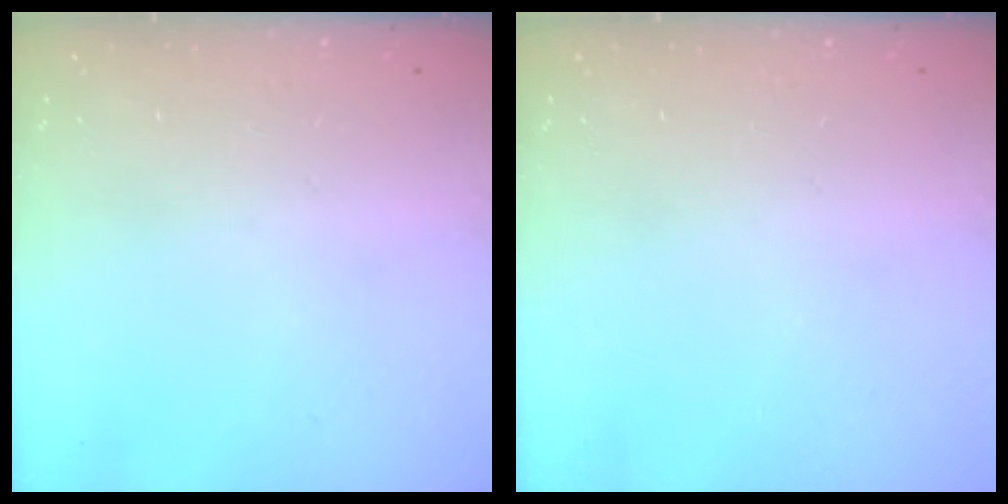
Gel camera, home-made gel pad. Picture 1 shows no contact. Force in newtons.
{"total": 0.0}